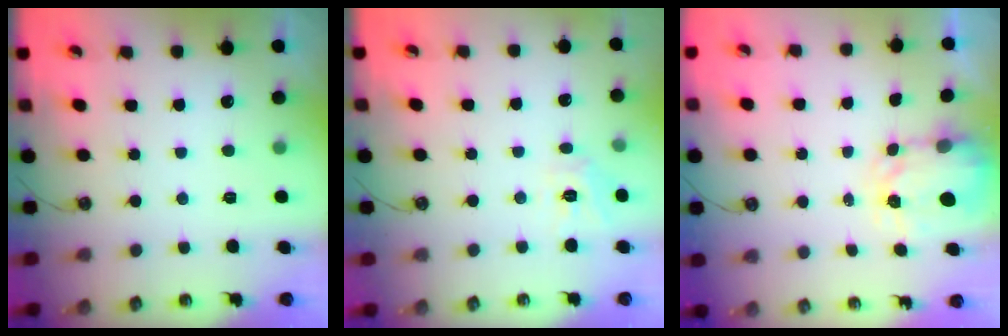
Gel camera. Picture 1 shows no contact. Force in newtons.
{"total": 7.0, "press": 7.0, "slide": 0.5}
{"total": 3.3, "press": 3.3, "slide": 0.6}